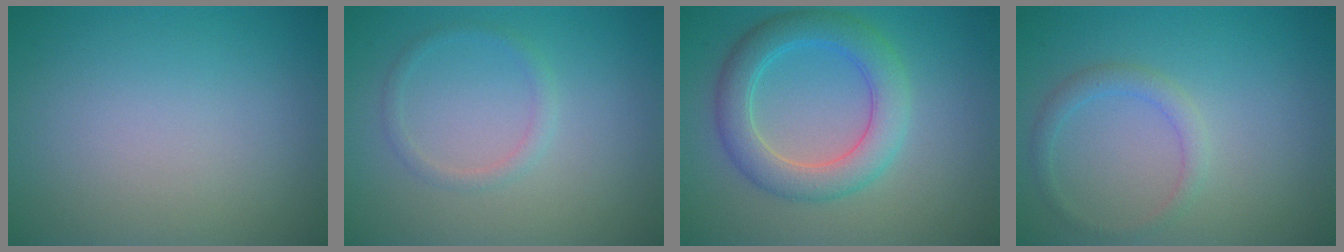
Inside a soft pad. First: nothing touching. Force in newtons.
{"total": 1.2, "press": 1.2, "slide": 0.0}
{"total": 5.0, "press": 5.0, "slide": 0.2}
{"total": 1.7, "press": 1.7, "slide": 0.1}